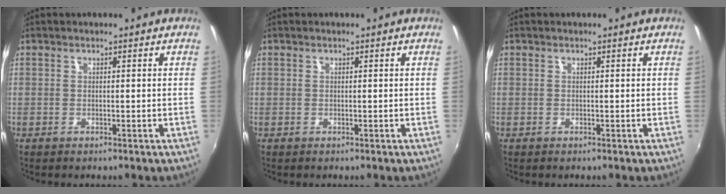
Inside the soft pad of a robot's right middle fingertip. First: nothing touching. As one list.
[{"total": 0.0}, {"total": 0.0}]